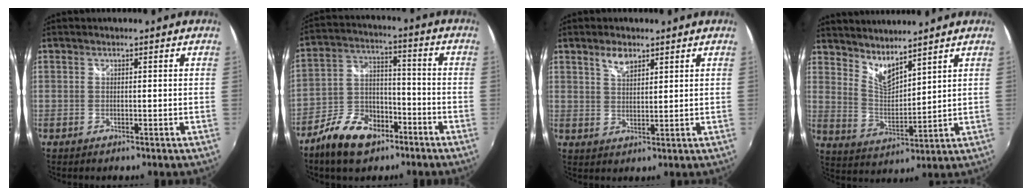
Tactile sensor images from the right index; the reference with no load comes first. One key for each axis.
{"total": 12.5, "fx": -8.3, "fy": 6.6, "fz": 6.5, "tx": -0.146, "ty": 0.011, "tz": -0.148}
{"total": 4.0, "fx": 2.6, "fy": 1.9, "fz": 2.3, "tx": -0.037, "ty": 0.006, "tz": 0.047}
{"total": 7.4, "fx": 6.4, "fy": 1.5, "fz": 3.4, "tx": -0.056, "ty": -0.010, "tz": 0.122}